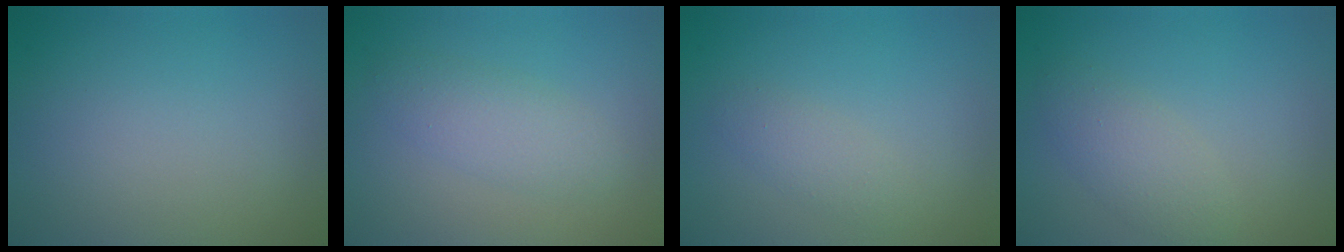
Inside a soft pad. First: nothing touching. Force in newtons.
{"total": 2.5, "press": 2.5, "slide": 0.1}
{"total": 1.5, "press": 1.5, "slide": 0.0}
{"total": 2.4, "press": 2.4, "slide": 0.1}